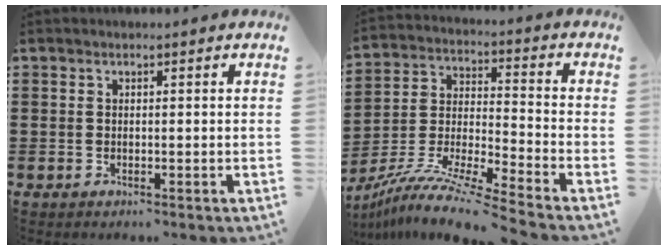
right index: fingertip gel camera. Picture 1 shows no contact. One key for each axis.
{"total": 9.3, "fx": -8.5, "fy": -0.7, "fz": 3.8, "tx": -0.074, "ty": -0.005, "tz": -0.172}